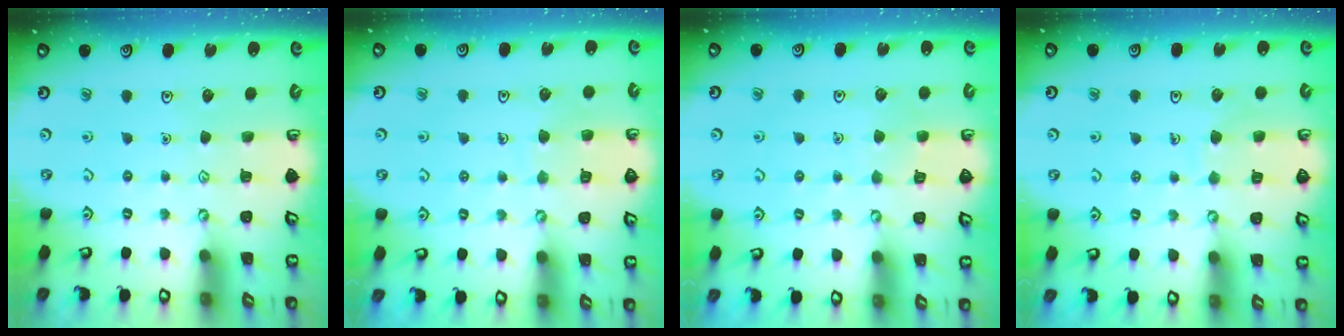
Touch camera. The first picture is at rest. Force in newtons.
{"total": 7.0, "press": 6.9, "slide": 0.6}
{"total": 4.0, "press": 4.0, "slide": 0.4}
{"total": 5.0, "press": 5.0, "slide": 0.5}